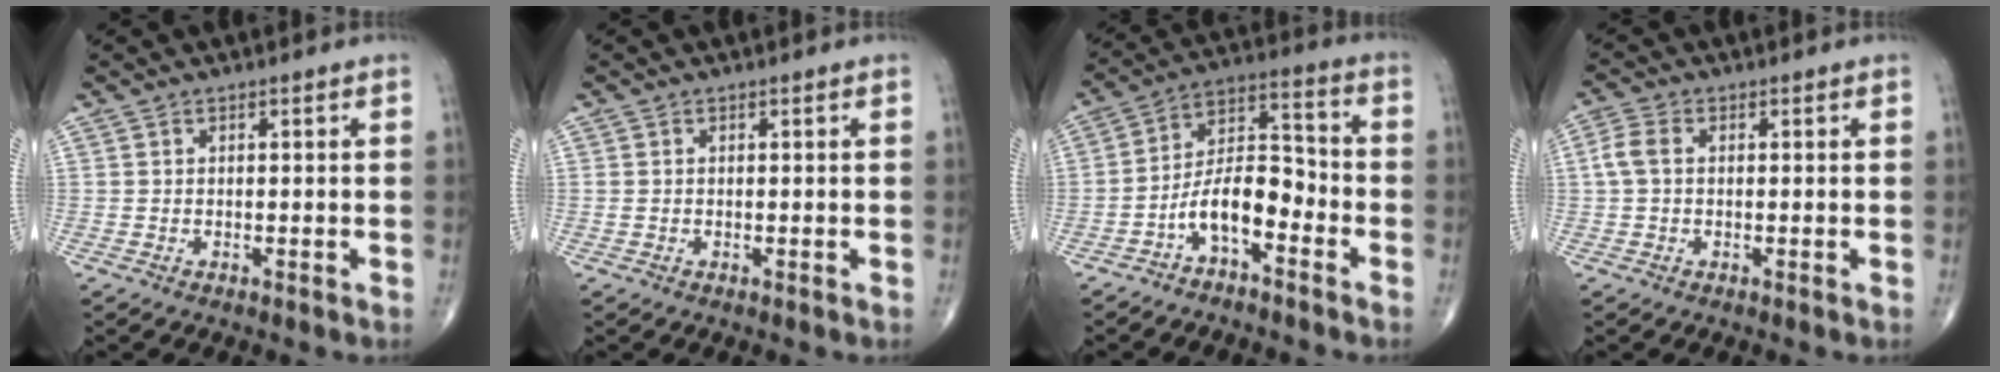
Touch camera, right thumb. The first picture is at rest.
{"total": 0.6, "force": [0.0, 0.4, 0.3], "torque": [-0.009, 0.005, 0.002]}
{"total": 10.0, "force": [-4.8, 4.6, 7.5], "torque": [-0.126, 0.069, -0.093]}
{"total": 3.7, "force": [0.3, 2.4, 2.7], "torque": [-0.068, 0.011, 0.001]}